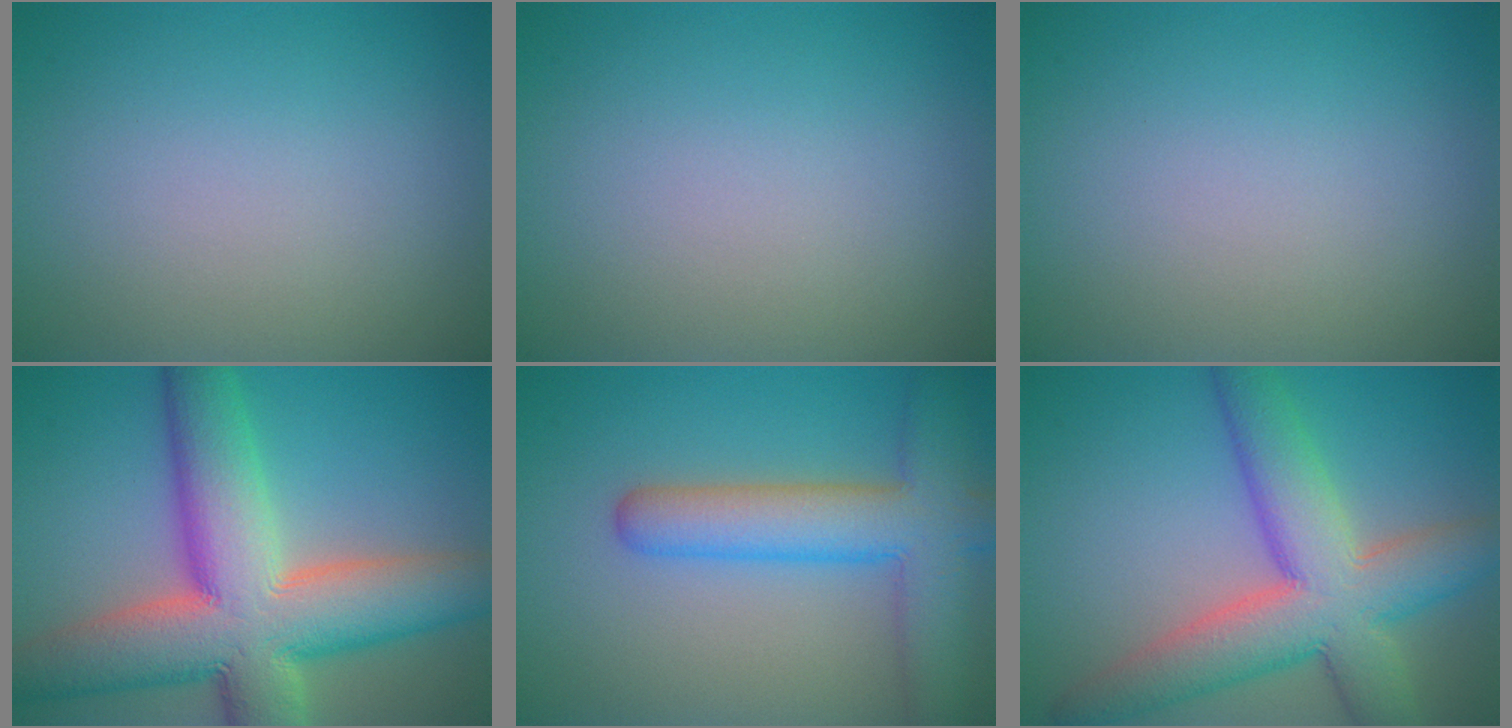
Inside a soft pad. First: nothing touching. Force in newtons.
{"total": 0.0}
{"total": 0.0}
{"total": 13.7, "press": 13.7, "slide": 0.9}
{"total": 7.4, "press": 7.4, "slide": 0.4}
{"total": 9.5, "press": 9.5, "slide": 0.5}